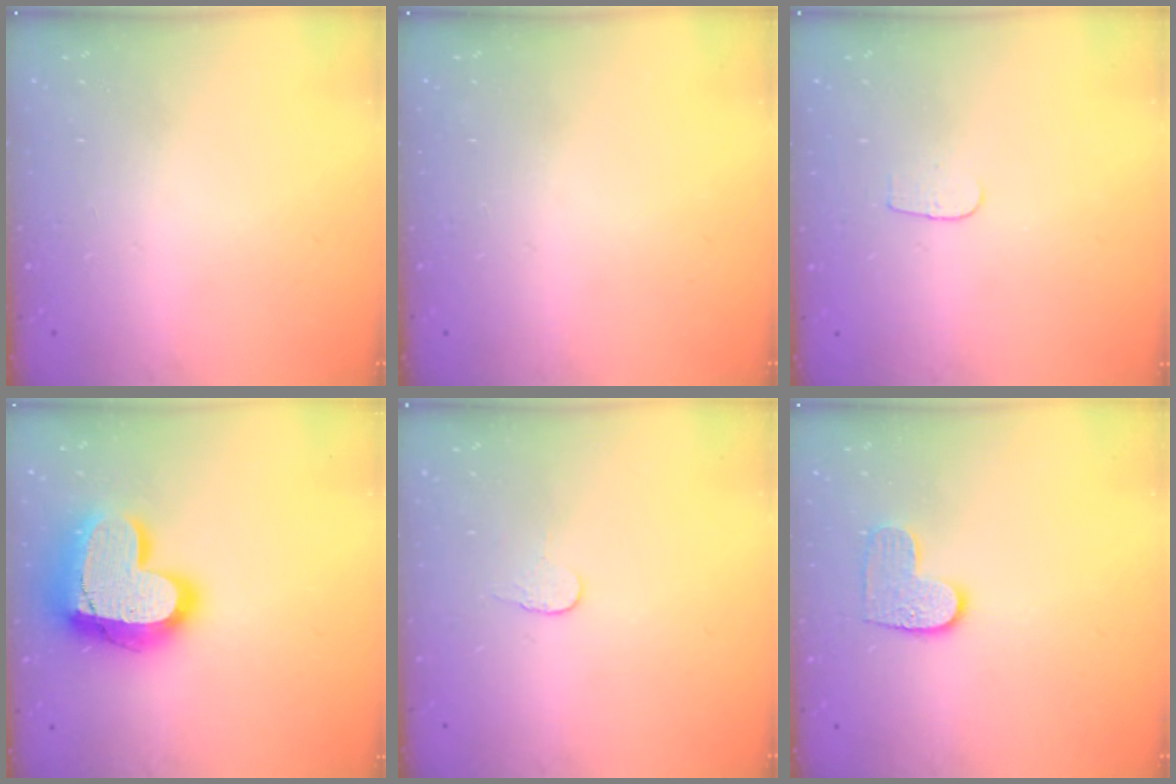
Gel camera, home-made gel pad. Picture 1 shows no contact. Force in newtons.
{"total": 0.0}
{"total": 3.7, "press": 3.6, "slide": 0.4}
{"total": 21.4, "press": 21.3, "slide": 1.7}
{"total": 3.8, "press": 3.8, "slide": 0.3}
{"total": 7.4, "press": 7.4, "slide": 0.2}